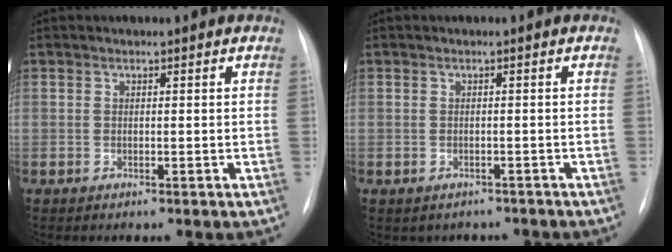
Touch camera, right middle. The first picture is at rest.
{"total": 3.6, "force": [-3.0, 1.9, 0.3], "torque": [-0.008, 0.011, -0.031]}